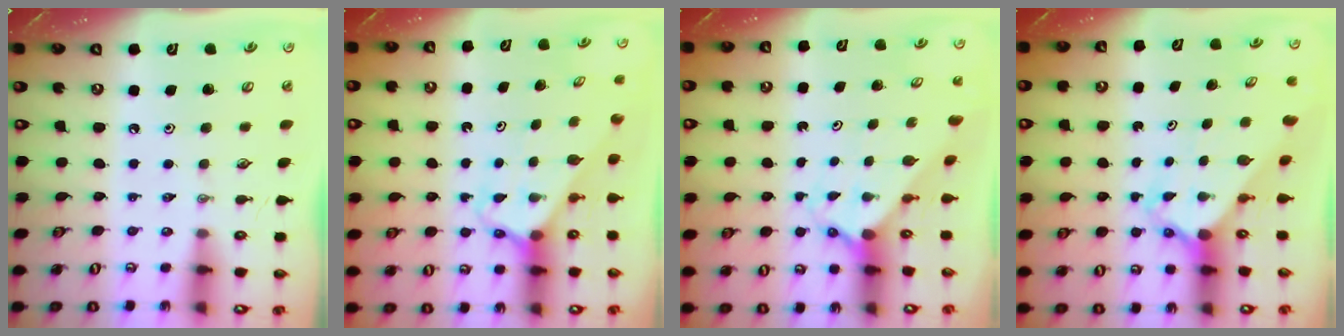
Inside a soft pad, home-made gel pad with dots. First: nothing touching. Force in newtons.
{"total": 2.7, "press": 2.7, "slide": 0.1}
{"total": 1.7, "press": 1.7, "slide": 0.1}
{"total": 2.8, "press": 2.8, "slide": 0.1}